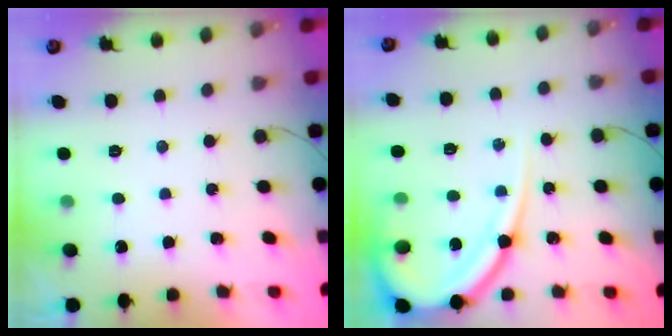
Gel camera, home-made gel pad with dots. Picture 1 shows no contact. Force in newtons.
{"total": 13.4, "press": 13.3, "slide": 1.5}